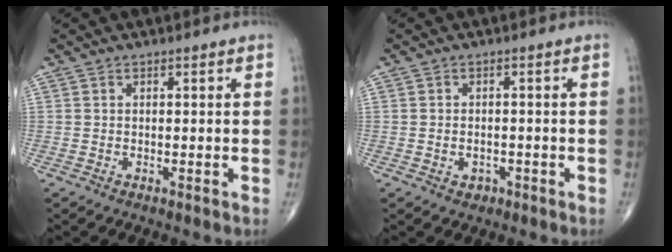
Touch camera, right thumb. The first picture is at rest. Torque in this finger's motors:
{"motor_torque": [-0.48, -0.07, 0.13, 0.27, -0.03]}